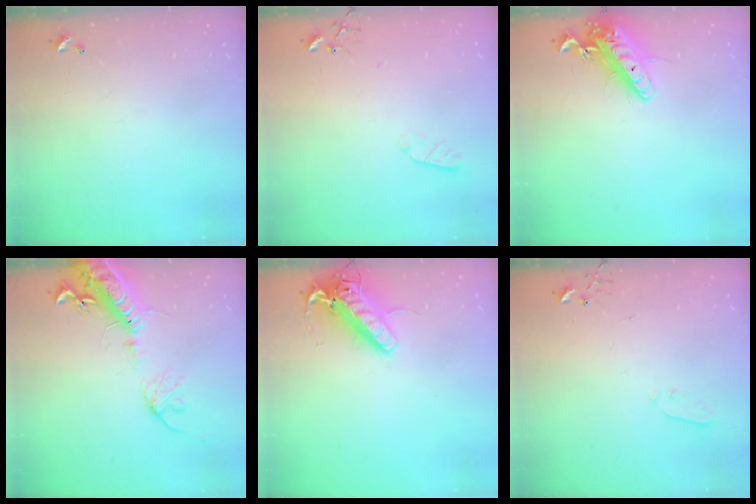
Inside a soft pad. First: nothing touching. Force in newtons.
{"total": 2.9, "press": 2.8, "slide": 0.5}
{"total": 15.0, "press": 14.7, "slide": 2.8}
{"total": 16.6, "press": 16.2, "slide": 3.8}
{"total": 15.9, "press": 15.7, "slide": 2.8}
{"total": 3.2, "press": 3.1, "slide": 0.8}